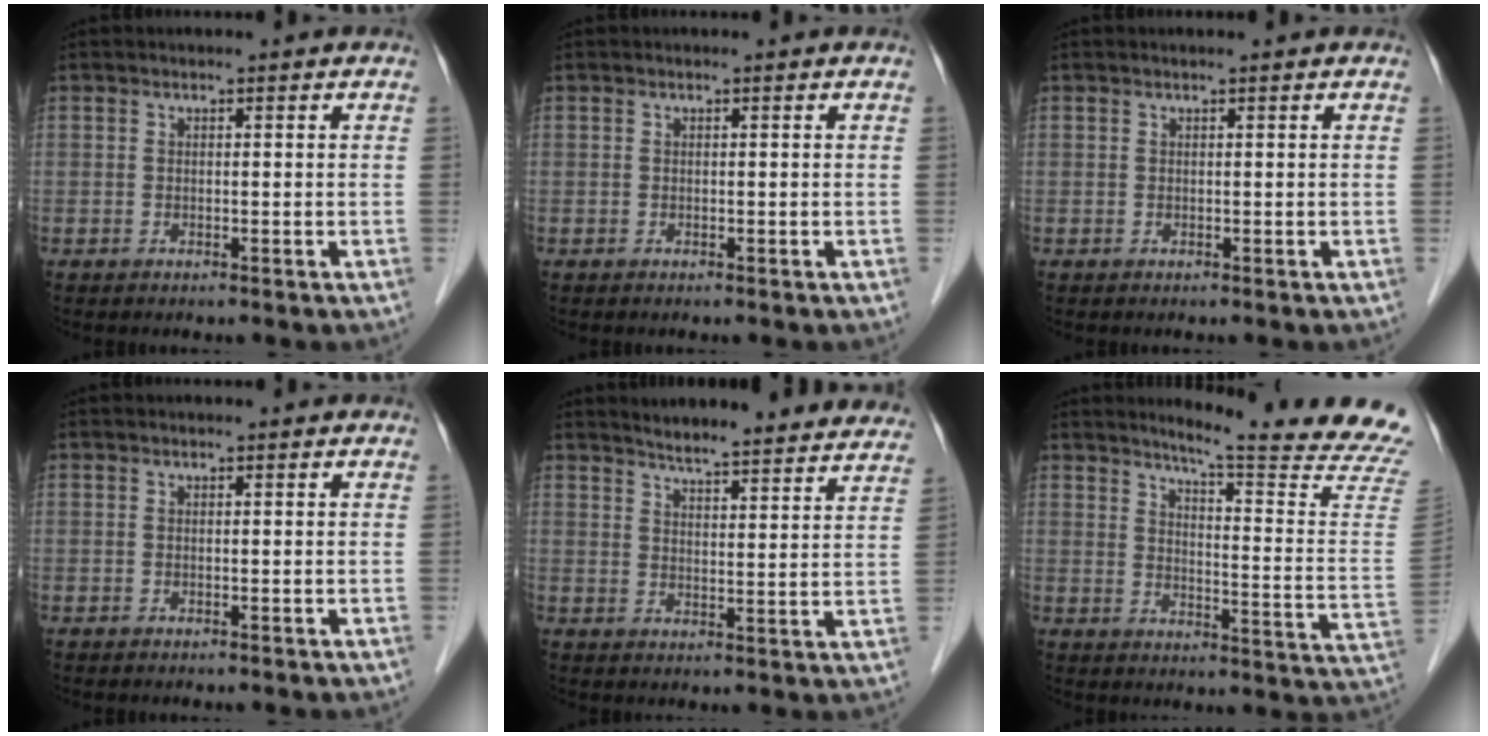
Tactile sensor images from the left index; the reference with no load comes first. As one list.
[{"total": 0.0}, {"total": 0.7, "force": [0.6, 0.0, 0.3], "torque": [-0.005, 0.005, 0.010]}, {"total": 0.0}, {"total": 18.8, "force": [17.6, 1.8, 6.5], "torque": [-0.085, -0.023, 0.210]}, {"total": 20.7, "force": [18.8, -1.7, 8.4], "torque": [-0.121, -0.128, 0.218]}]